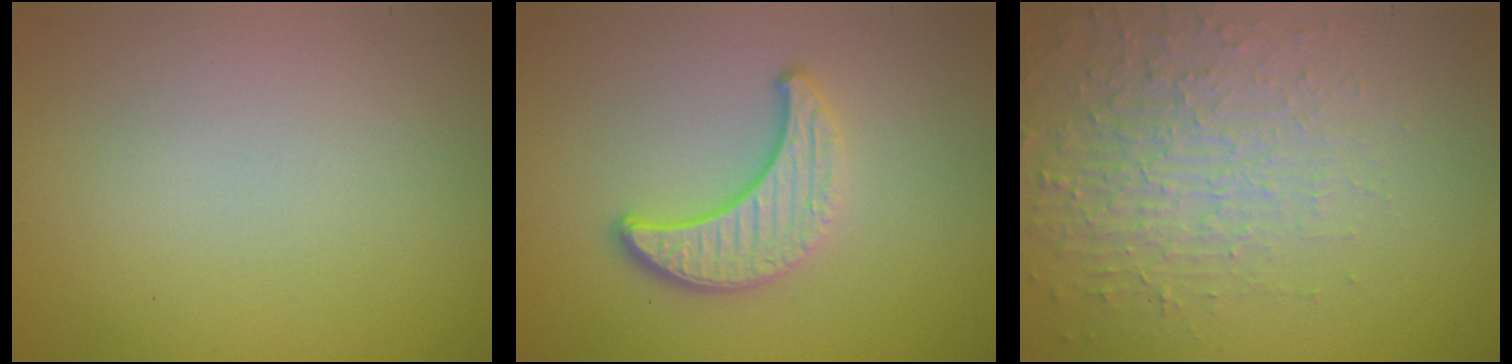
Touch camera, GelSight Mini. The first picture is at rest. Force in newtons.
{"total": 3.8, "press": 3.0, "slide": 2.3}
{"total": 5.1, "press": 3.4, "slide": 3.8}